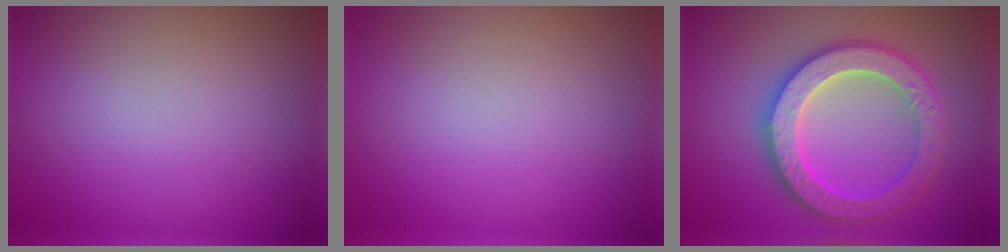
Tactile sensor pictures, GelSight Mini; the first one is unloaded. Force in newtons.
{"total": 0.0}
{"total": 6.4, "press": 6.3, "slide": 1.4}